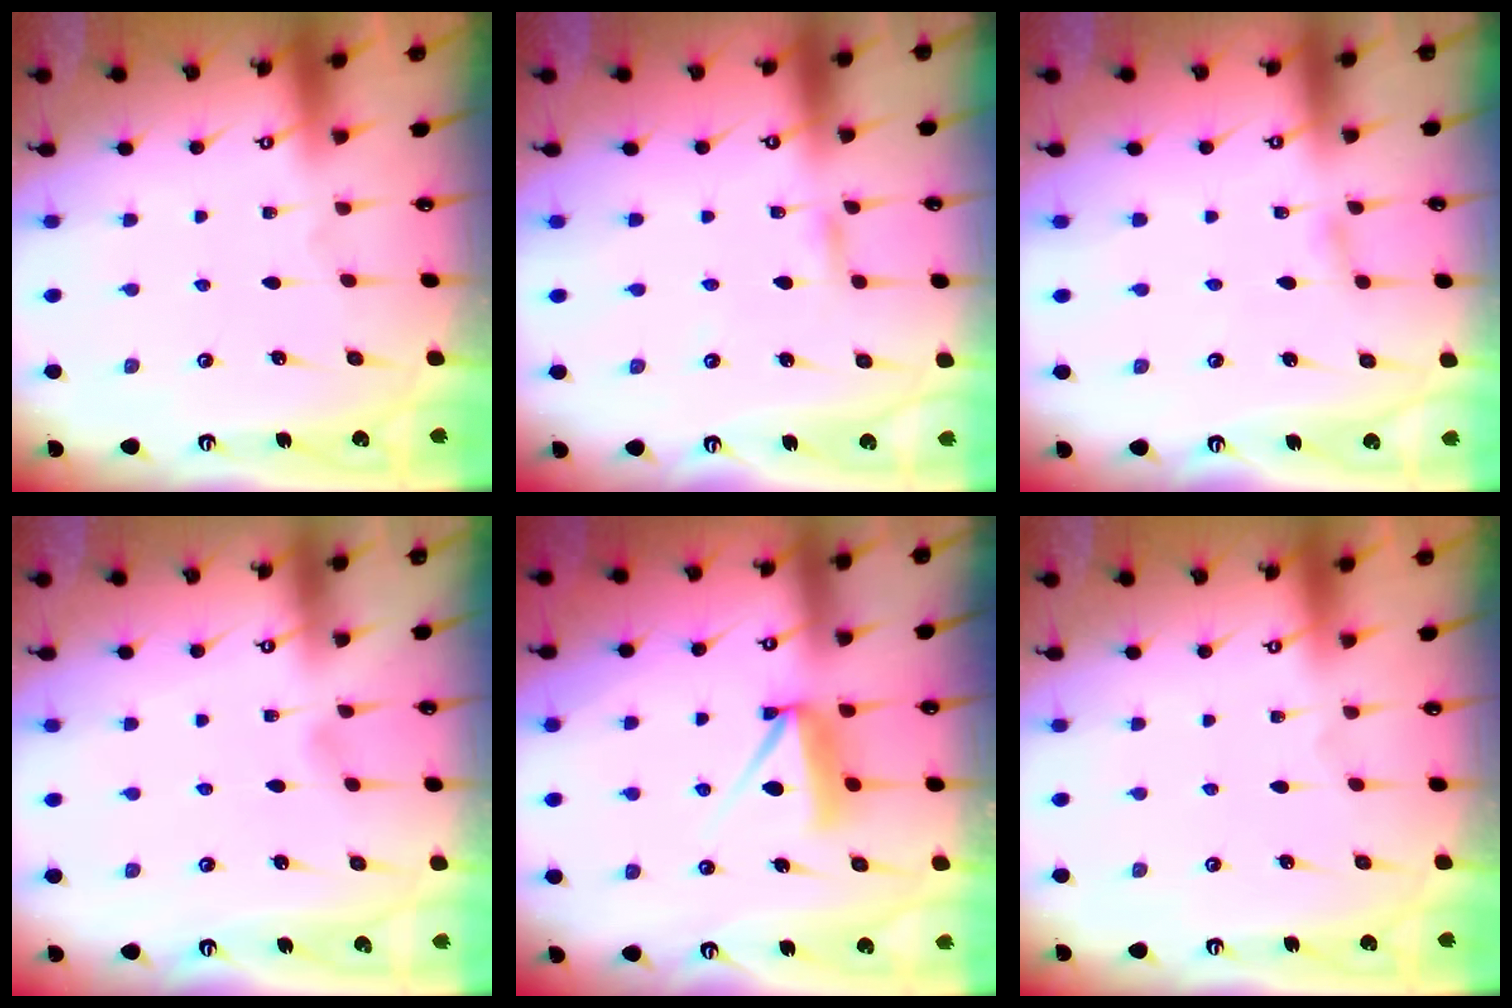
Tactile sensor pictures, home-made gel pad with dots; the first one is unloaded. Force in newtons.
{"total": 2.7, "press": 2.7, "slide": 0.2}
{"total": 2.8, "press": 2.8, "slide": 0.3}
{"total": 2.4, "press": 2.4, "slide": 0.3}
{"total": 9.2, "press": 9.2, "slide": 0.9}
{"total": 0.0}